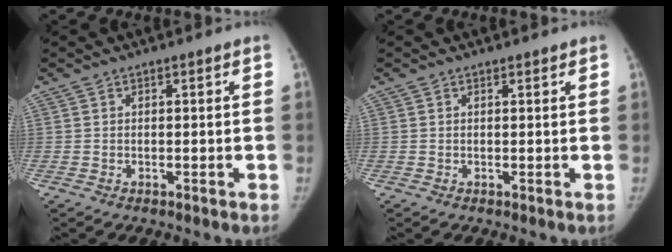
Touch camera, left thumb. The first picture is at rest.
{"total": 0.5, "force": [0.5, 0.2, 0.2], "torque": [-0.004, -0.004, 0.006]}